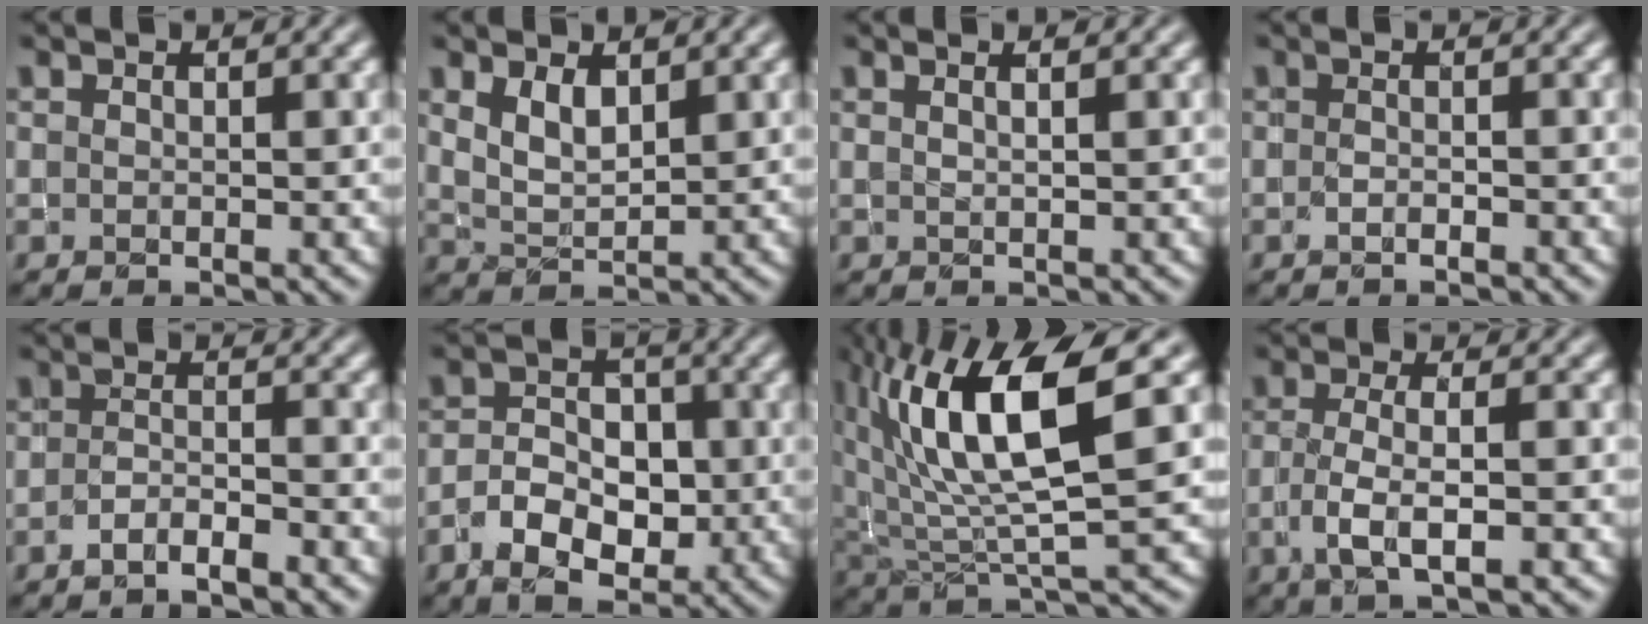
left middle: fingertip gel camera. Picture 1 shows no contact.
{"total": 2.4, "force": [1.5, 1.1, 1.5], "torque": [-0.040, -0.007, 0.037]}
{"total": 1.6, "force": [0.9, 0.7, 1.0], "torque": [0.001, 0.000, -0.005]}
{"total": 0.7, "force": [-0.7, 0.1, 0.1], "torque": [-0.006, -0.004, -0.011]}
{"total": 2.3, "force": [-1.9, 0.4, 1.2], "torque": [-0.023, -0.001, -0.039]}
{"total": 5.0, "force": [-2.0, 3.3, 3.1], "torque": [-0.047, 0.001, -0.033]}
{"total": 11.1, "force": [3.9, 3.4, 9.9], "torque": [-0.188, 0.008, 0.077]}
{"total": 3.9, "force": [-1.4, 1.2, 3.4], "torque": [-0.074, -0.004, -0.025]}